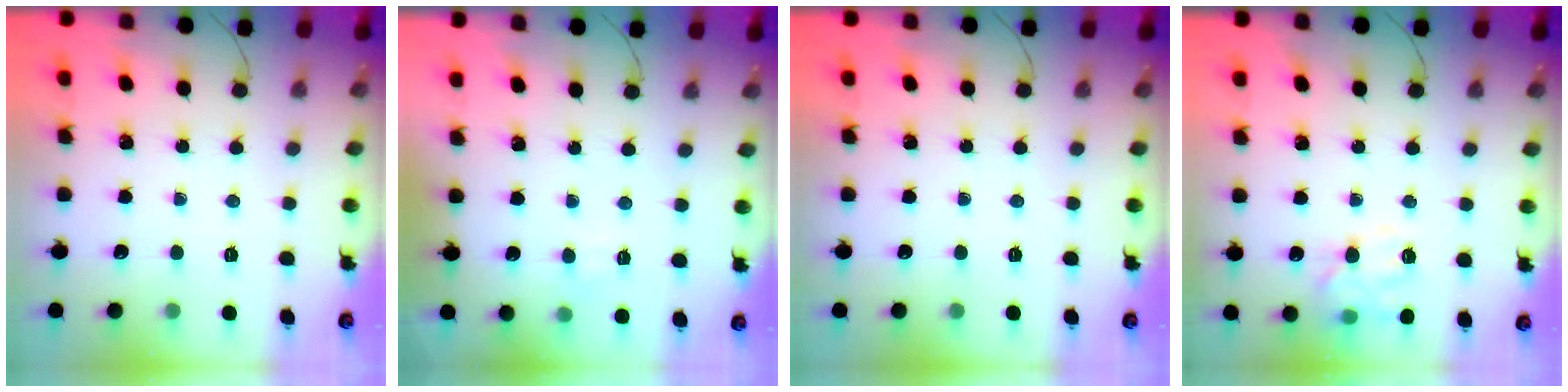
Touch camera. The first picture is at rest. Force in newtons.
{"total": 3.6, "press": 3.4, "slide": 1.1}
{"total": 0.0}
{"total": 12.0, "press": 11.9, "slide": 1.4}